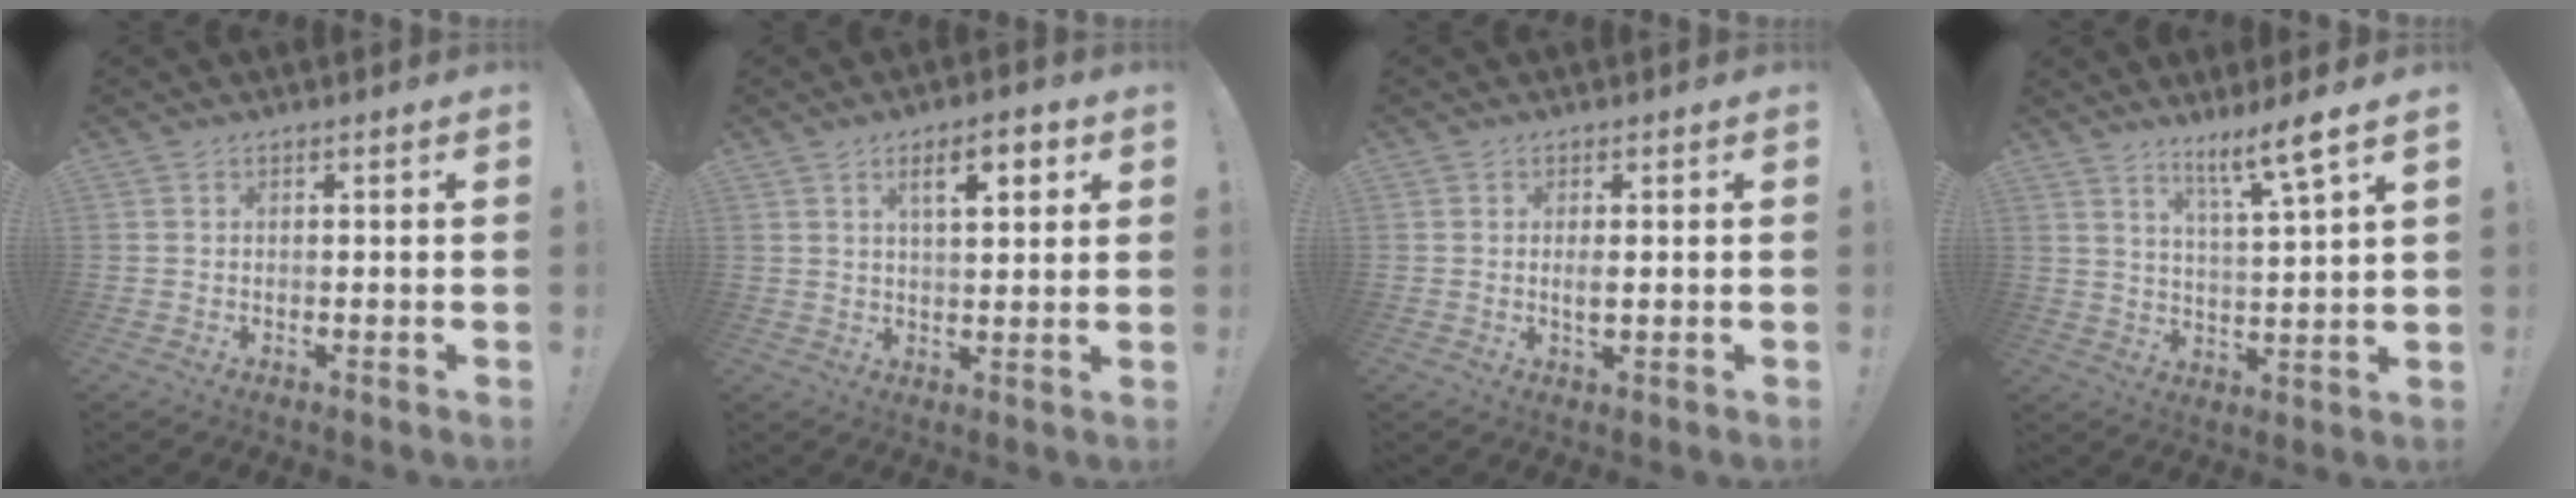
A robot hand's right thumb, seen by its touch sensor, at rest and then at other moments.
{"total": 8.1, "force": [3.5, 2.8, 6.8], "torque": [-0.096, -0.007, 0.053]}
{"total": 2.3, "force": [0.0, 0.6, 2.2], "torque": [-0.029, -0.005, -0.003]}
{"total": 9.4, "force": [6.6, -0.3, 6.8], "torque": [-0.105, -0.044, 0.100]}